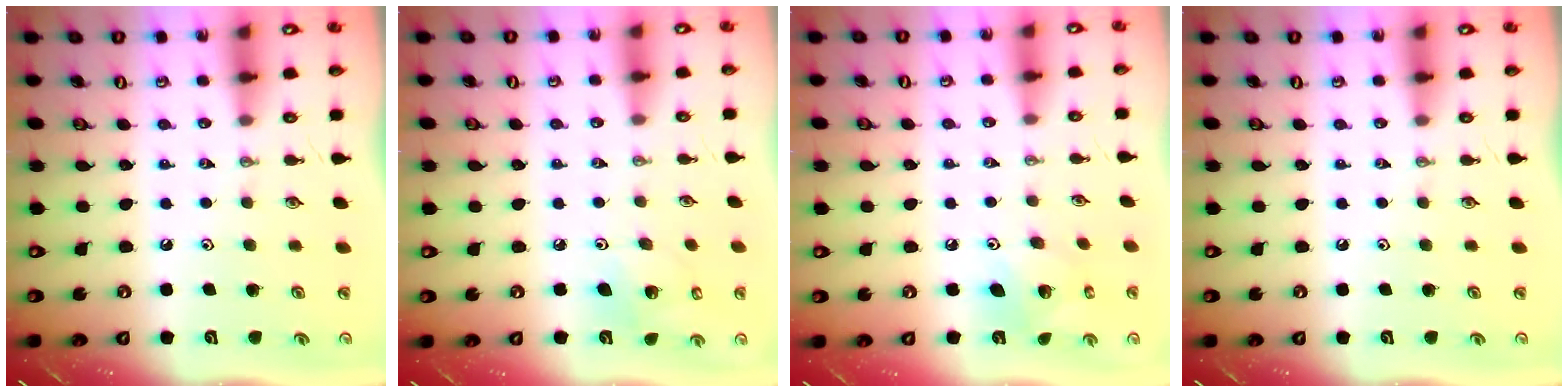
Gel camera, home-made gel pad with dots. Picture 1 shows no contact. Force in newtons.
{"total": 6.0, "press": 5.5, "slide": 2.3}
{"total": 8.3, "press": 8.3, "slide": 0.3}
{"total": 0.0}